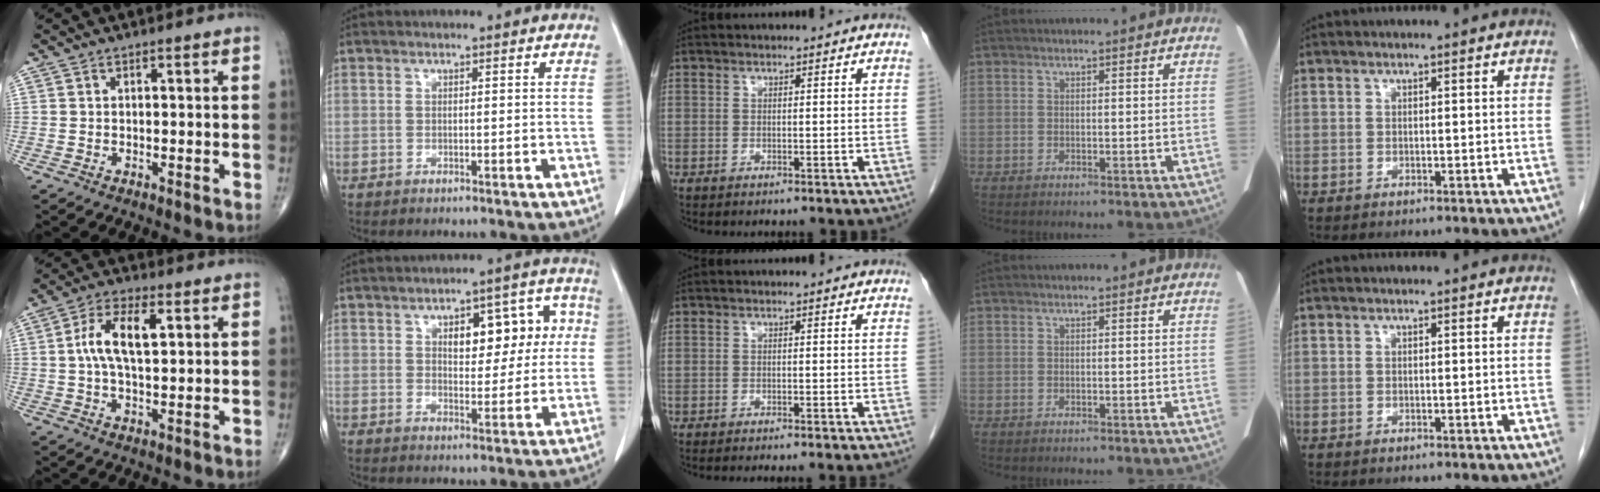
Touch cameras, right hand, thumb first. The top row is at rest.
{"thumb": {"total": 9.2, "force": [1.8, 4.1, 8.0], "torque": [-0.157, 0.013, 0.028]}, "index": {"total": 9.6, "force": [2.3, 4.7, 8.1], "torque": [-0.094, 0.032, 0.035]}, "middle": {"total": 5.5, "force": [-4.9, -0.5, 2.4], "torque": [-0.012, -0.008, -0.066]}}